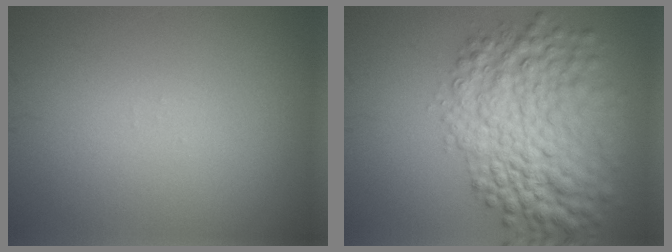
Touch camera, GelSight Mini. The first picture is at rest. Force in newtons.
{"total": 9.0, "press": 9.0, "slide": 0.2}